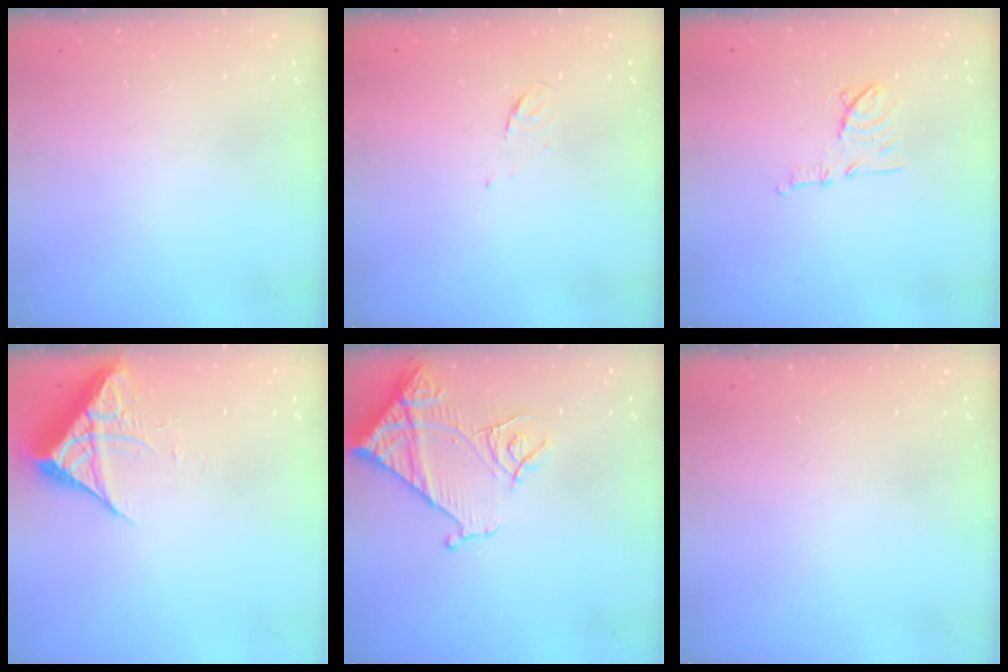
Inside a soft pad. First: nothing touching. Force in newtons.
{"total": 3.5, "press": 3.4, "slide": 0.8}
{"total": 9.5, "press": 9.5, "slide": 0.8}
{"total": 6.6, "press": 6.6, "slide": 0.3}
{"total": 13.0, "press": 13.0, "slide": 1.1}
{"total": 0.0}